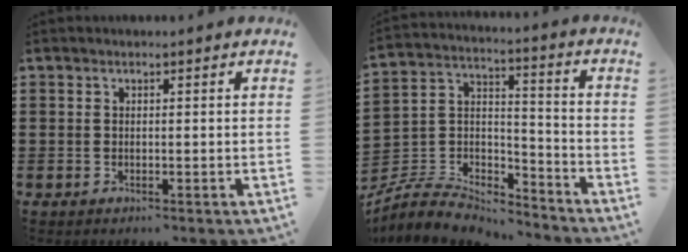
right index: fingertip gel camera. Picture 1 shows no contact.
{"total": 7.2, "force": [-6.6, 2.3, 1.7], "torque": [-0.048, 0.006, -0.135]}